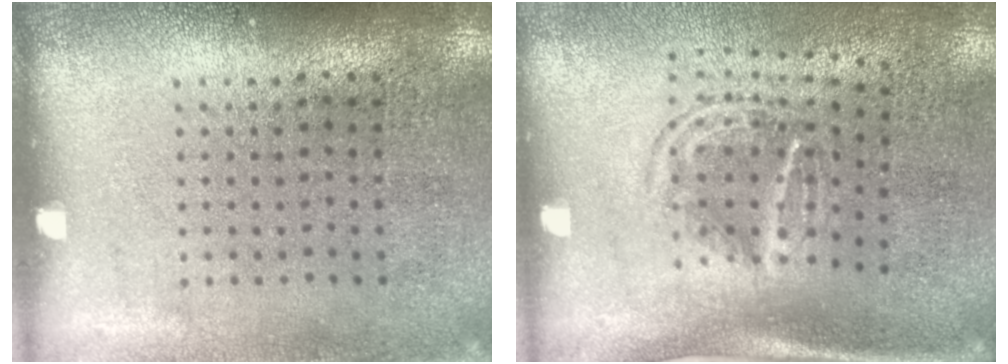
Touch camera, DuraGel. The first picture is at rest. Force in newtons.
{"total": 1.8, "press": 1.2, "slide": 1.3}